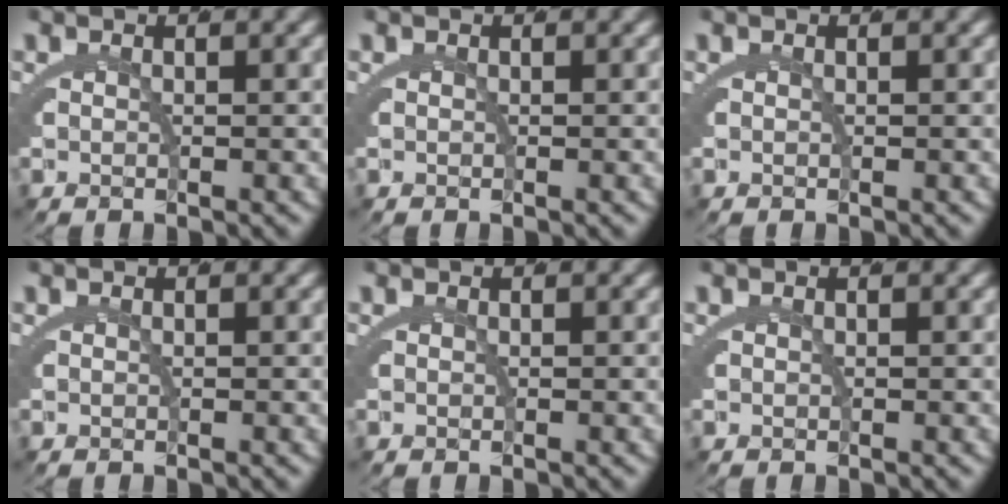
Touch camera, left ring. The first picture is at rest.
{"total": 0.0}
{"total": 0.0}
{"total": 0.0}
{"total": 0.0}
{"total": 0.0}